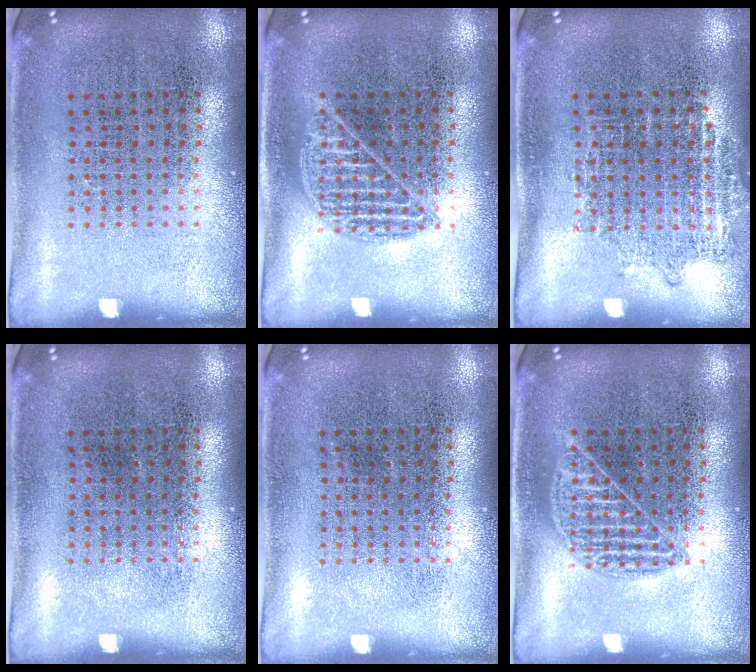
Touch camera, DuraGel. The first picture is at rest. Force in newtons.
{"total": 1.0, "press": 1.0, "slide": 0.1}
{"total": 0.9, "press": 0.9, "slide": 0.2}
{"total": 0.0}
{"total": 0.0}
{"total": 1.6, "press": 1.6, "slide": 0.2}